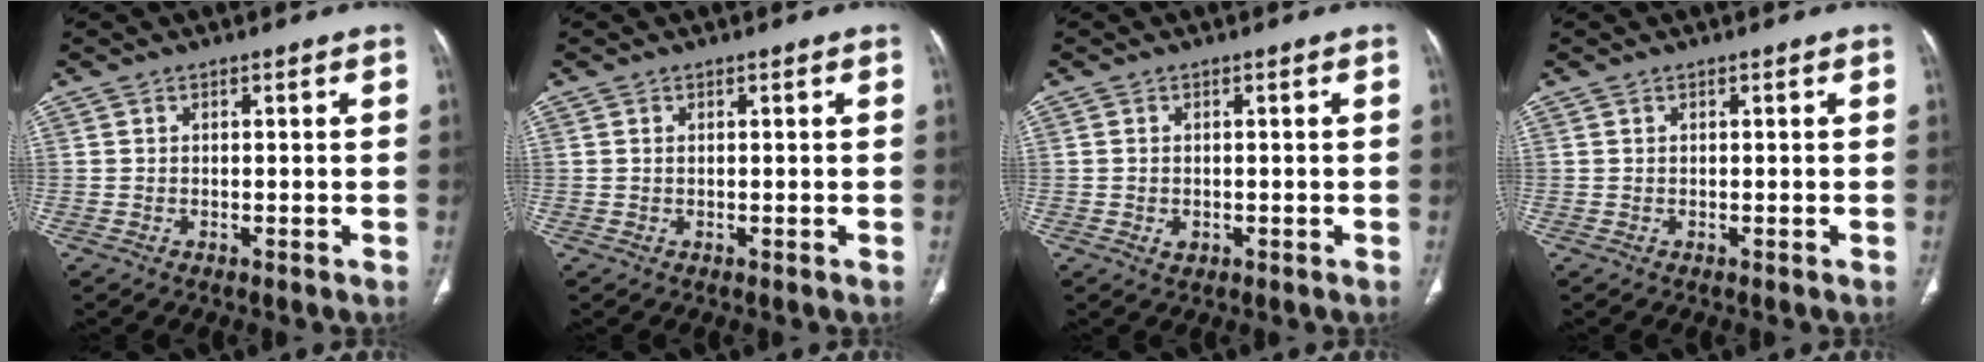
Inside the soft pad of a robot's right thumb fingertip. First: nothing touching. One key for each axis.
{"total": 0.0}
{"total": 1.7, "fx": -0.4, "fy": 1.3, "fz": 1.0, "tx": -0.014, "ty": 0.001, "tz": -0.003}
{"total": 0.0}